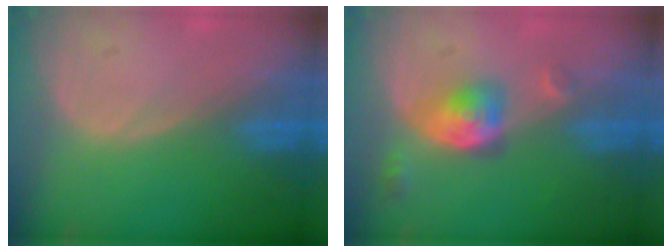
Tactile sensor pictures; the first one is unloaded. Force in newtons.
{"total": 5.5, "press": 5.0, "slide": 2.3}